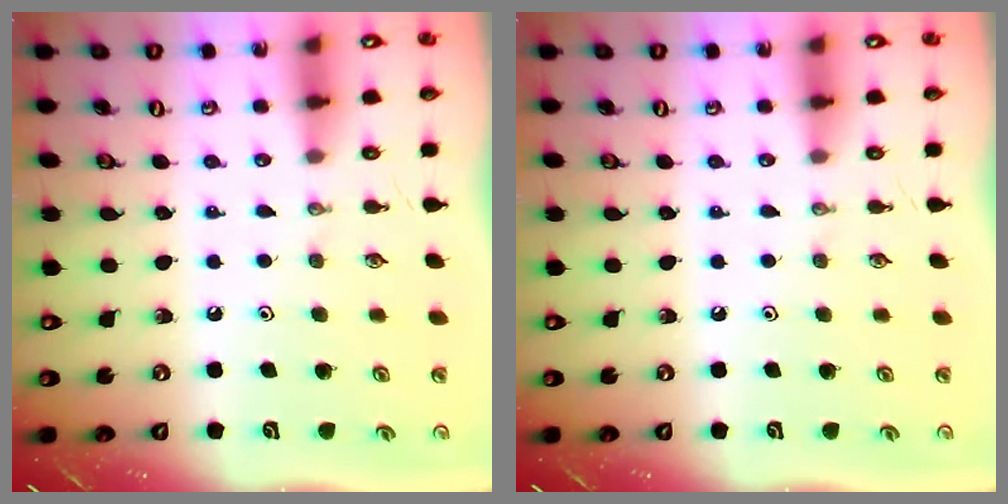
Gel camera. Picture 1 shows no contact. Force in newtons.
{"total": 0.0}